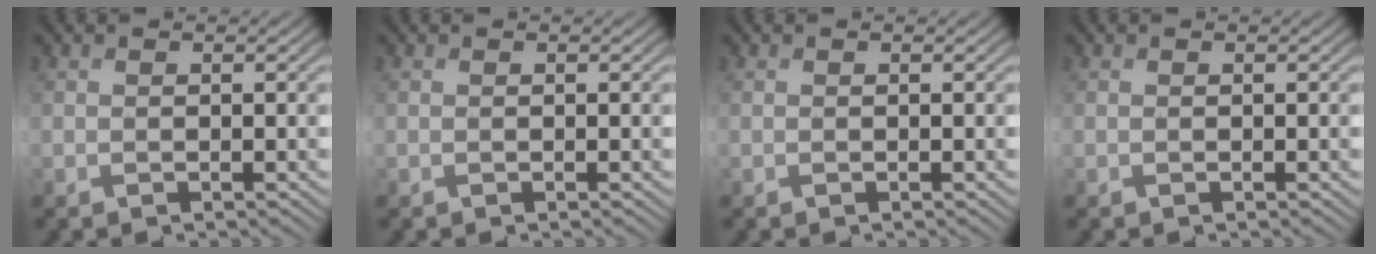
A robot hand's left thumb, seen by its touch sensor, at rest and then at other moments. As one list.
[{"total": 0.0}, {"total": 0.0}, {"total": 0.0}]